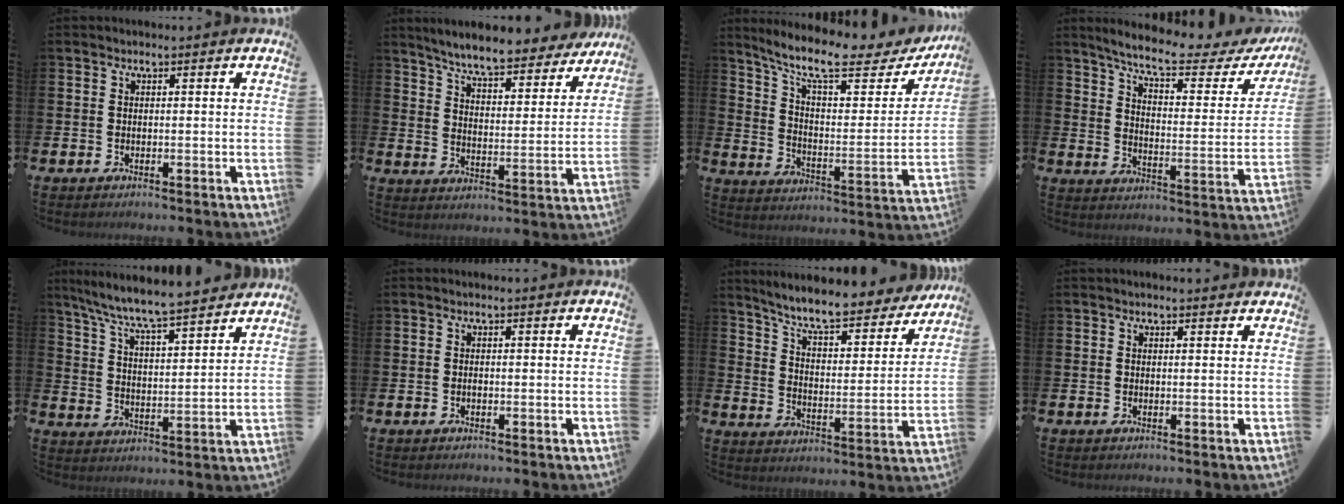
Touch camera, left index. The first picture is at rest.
{"total": 7.6, "force": [7.1, 0.7, 2.6], "torque": [-0.073, -0.049, 0.119]}
{"total": 11.2, "force": [9.2, 2.7, 5.8], "torque": [-0.128, -0.064, 0.152]}
{"total": 8.3, "force": [7.1, 1.3, 4.1], "torque": [-0.102, -0.043, 0.114]}
{"total": 8.1, "force": [7.7, 0.3, 2.7], "torque": [-0.087, -0.055, 0.134]}
{"total": 0.0}
{"total": 8.2, "force": [7.5, 1.2, 3.1], "torque": [-0.088, -0.057, 0.125]}
{"total": 0.6, "force": [0.6, 0.1, 0.1], "torque": [0.004, -0.002, 0.009]}